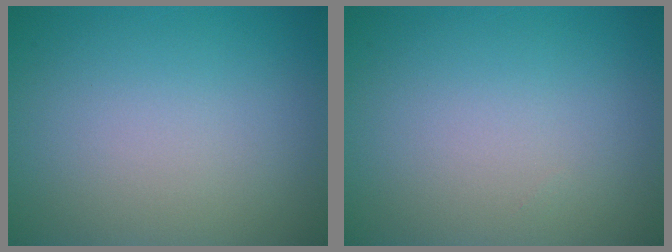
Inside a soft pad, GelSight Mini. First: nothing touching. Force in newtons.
{"total": 0.0}